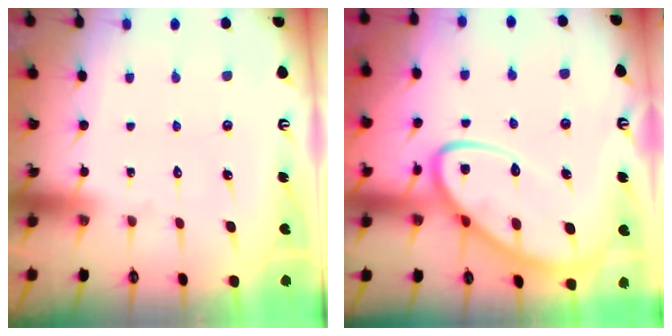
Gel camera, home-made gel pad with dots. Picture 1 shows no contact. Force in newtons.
{"total": 11.9, "press": 11.8, "slide": 1.2}